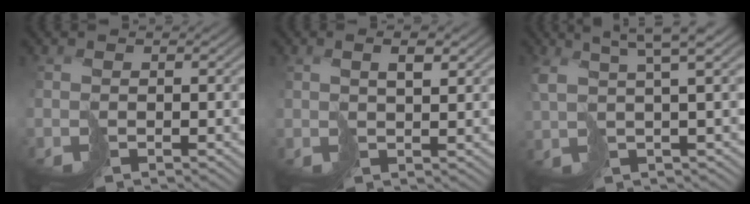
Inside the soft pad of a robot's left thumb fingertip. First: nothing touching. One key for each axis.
{"total": 2.6, "fx": 1.6, "fy": 0.5, "fz": 2.0, "tx": -0.035, "ty": 0.006, "tz": 0.032}
{"total": 5.6, "fx": 3.0, "fy": 1.0, "fz": 4.6, "tx": -0.078, "ty": 0.020, "tz": 0.052}